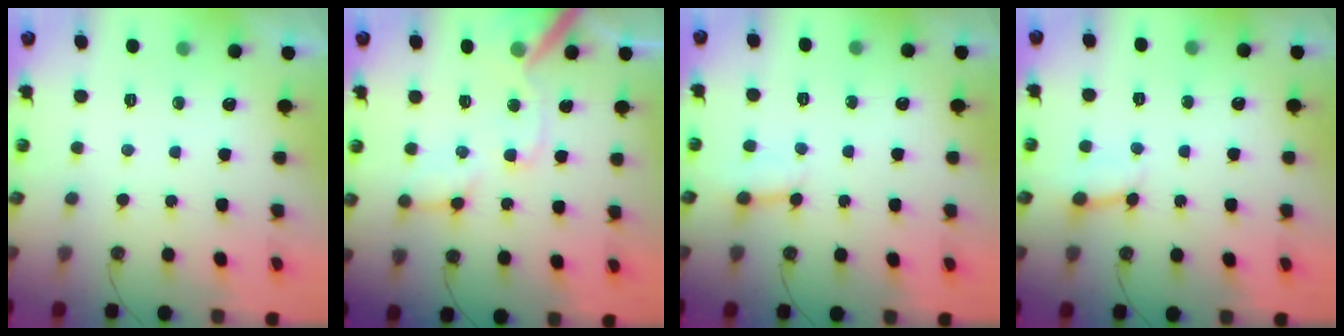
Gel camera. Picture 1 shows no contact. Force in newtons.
{"total": 12.4, "press": 12.3, "slide": 2.0}
{"total": 3.0, "press": 3.0, "slide": 0.3}
{"total": 2.9, "press": 2.9, "slide": 0.2}